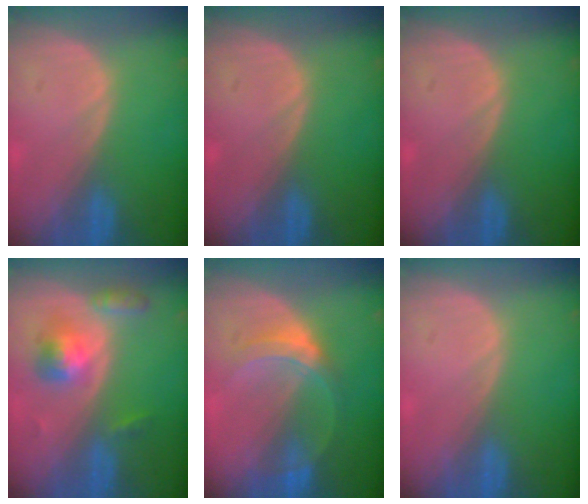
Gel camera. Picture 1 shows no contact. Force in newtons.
{"total": 0.0}
{"total": 0.0}
{"total": 5.3, "press": 5.0, "slide": 1.7}
{"total": 5.4, "press": 5.0, "slide": 2.0}
{"total": 0.0}